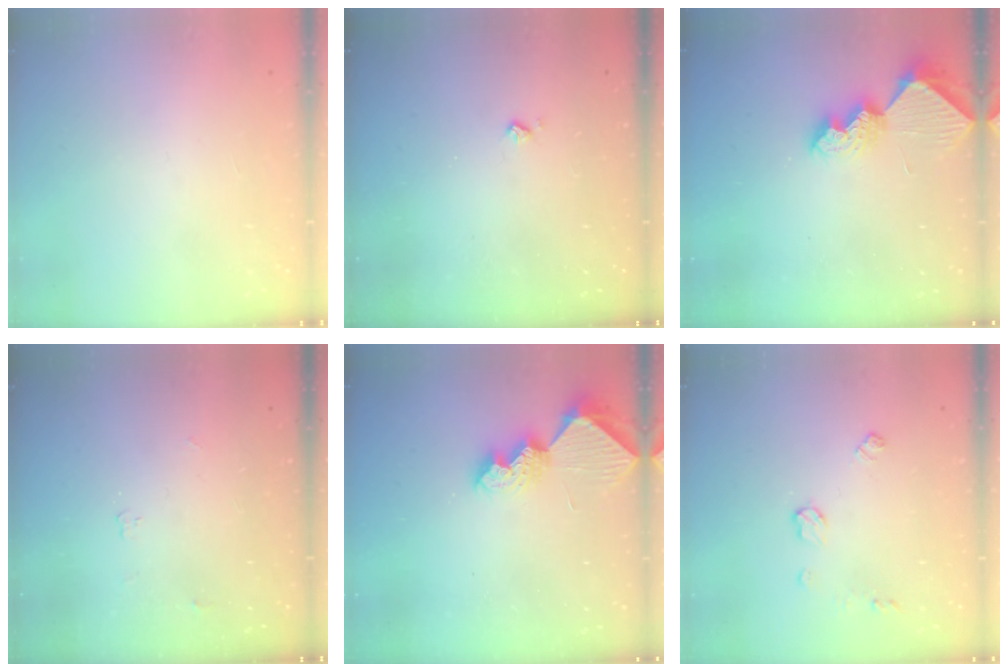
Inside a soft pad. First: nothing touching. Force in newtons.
{"total": 2.7, "press": 2.7, "slide": 0.4}
{"total": 7.7, "press": 7.7, "slide": 0.7}
{"total": 3.2, "press": 3.2, "slide": 0.5}
{"total": 7.7, "press": 7.7, "slide": 0.7}
{"total": 6.1, "press": 6.1, "slide": 0.4}